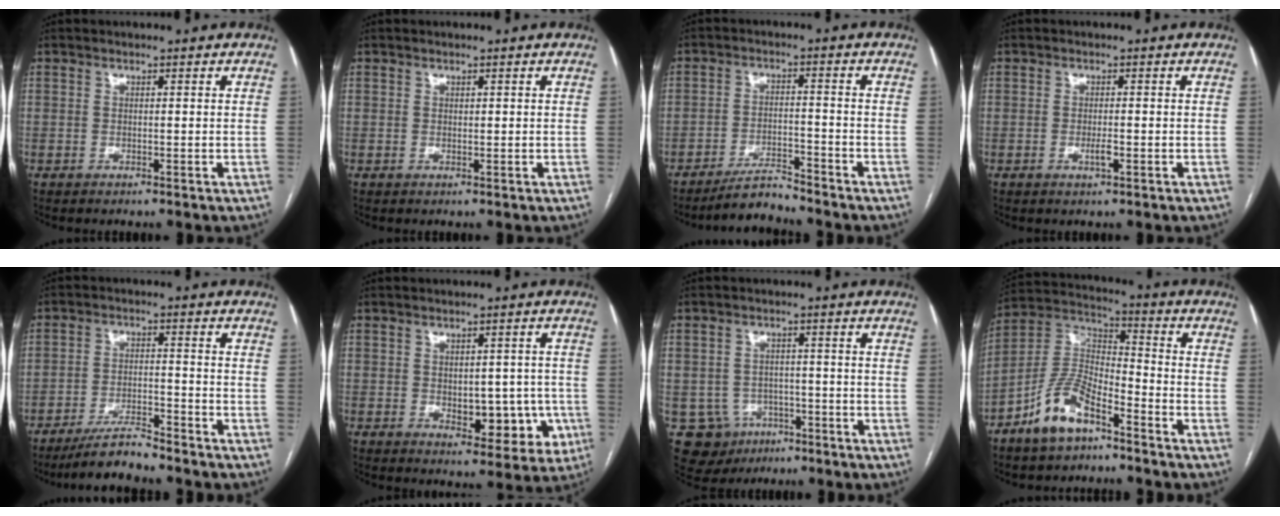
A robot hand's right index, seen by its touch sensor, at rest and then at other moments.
{"total": 0.0}
{"total": 4.9, "force": [-4.8, 0.1, 1.1], "torque": [-0.019, -0.011, -0.085]}
{"total": 1.6, "force": [-0.6, 0.3, 1.4], "torque": [-0.028, -0.002, -0.009]}
{"total": 6.6, "force": [-6.0, 0.4, 2.8], "torque": [-0.052, -0.017, -0.110]}
{"total": 8.9, "force": [-1.6, 5.3, 6.9], "torque": [-0.065, 0.012, -0.006]}
{"total": 8.3, "force": [-3.4, 7.4, 1.4], "torque": [-0.034, 0.010, -0.037]}
{"total": 10.3, "force": [-6.8, 3.8, 6.7], "torque": [-0.147, 0.012, -0.132]}